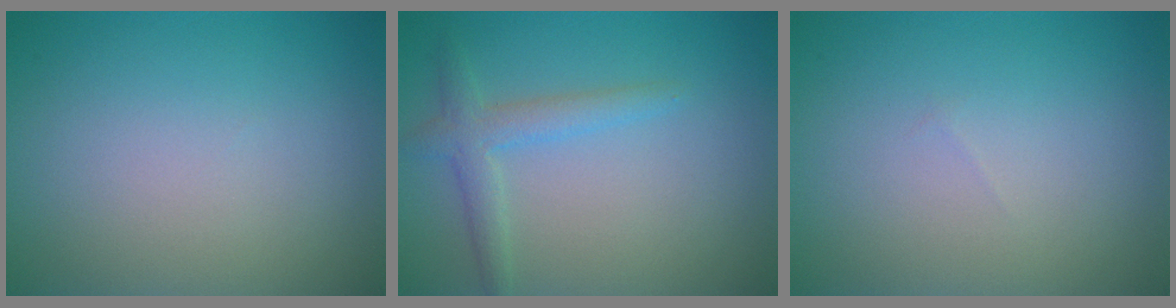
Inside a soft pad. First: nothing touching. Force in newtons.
{"total": 2.5, "press": 2.5, "slide": 0.1}
{"total": 0.0}